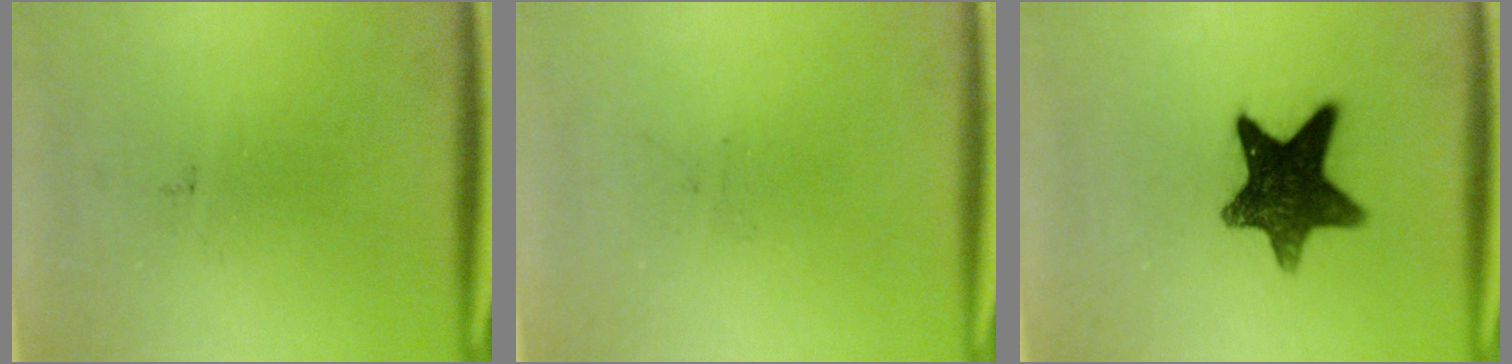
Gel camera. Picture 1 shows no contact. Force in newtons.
{"total": 0.0}
{"total": 12.8}